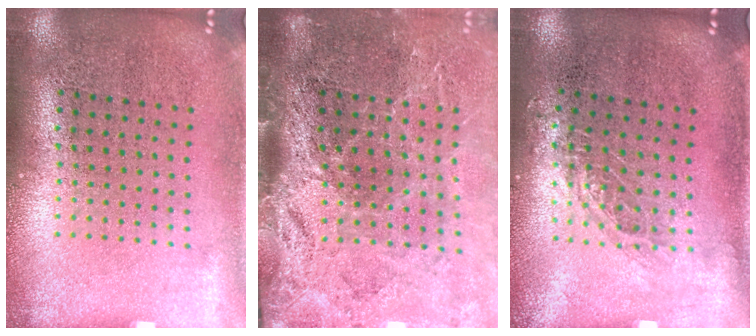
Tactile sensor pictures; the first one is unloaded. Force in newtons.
{"total": 4.0, "press": 3.3, "slide": 2.2}
{"total": 0.8, "press": 0.8, "slide": 0.2}